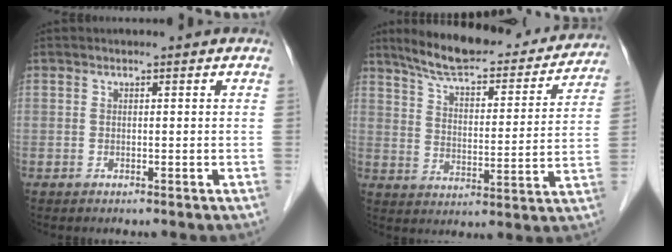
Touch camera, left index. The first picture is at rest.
{"total": 21.8, "force": [19.1, 5.1, 9.2], "torque": [-0.129, -0.002, 0.260]}